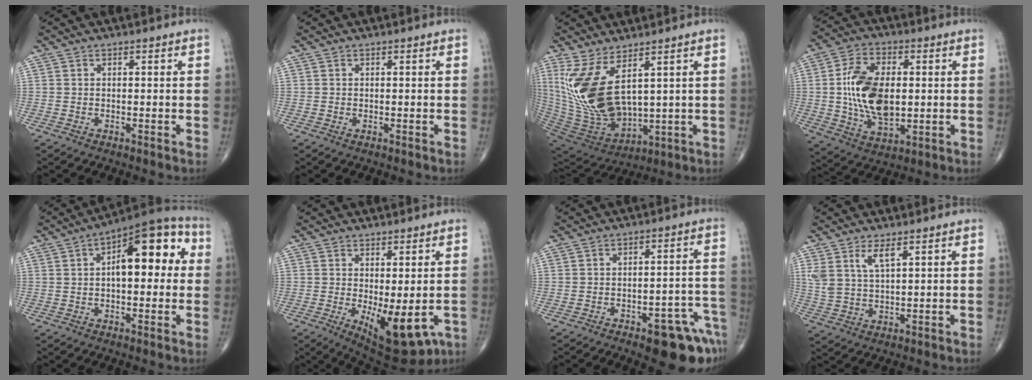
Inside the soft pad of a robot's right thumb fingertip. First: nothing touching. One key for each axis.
{"total": 0.0}
{"total": 16.9, "fx": 5.6, "fy": 7.7, "fz": 13.9, "tx": -0.283, "ty": -0.045, "tz": 0.133}
{"total": 15.4, "fx": 0.6, "fy": 8.9, "fz": 12.6, "tx": -0.222, "ty": -0.004, "tz": 0.014}
{"total": 15.4, "fx": 2.8, "fy": 7.1, "fz": 13.3, "tx": -0.158, "ty": 0.034, "tz": 0.034}
{"total": 11.2, "fx": -2.8, "fy": 4.6, "fz": 9.8, "tx": -0.128, "ty": -0.019, "tz": -0.021}
{"total": 12.1, "fx": -6.9, "fy": 4.5, "fz": 8.9, "tx": -0.074, "ty": 0.056, "tz": -0.080}
{"total": 5.0, "fx": 2.8, "fy": 1.5, "fz": 3.8, "tx": -0.083, "ty": -0.014, "tz": 0.064}